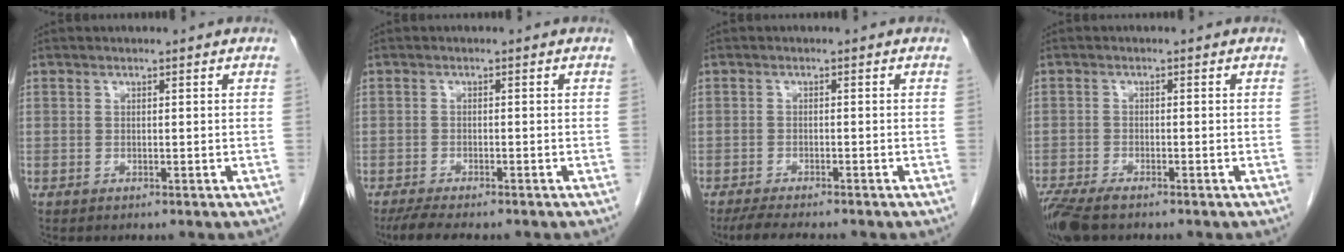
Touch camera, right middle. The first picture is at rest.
{"total": 5.1, "force": [-4.2, 0.8, 2.8], "torque": [-0.047, -0.013, -0.066]}
{"total": 5.2, "force": [-4.5, 0.5, 2.6], "torque": [-0.044, -0.015, -0.072]}
{"total": 6.0, "force": [-4.6, 1.7, 3.5], "torque": [-0.066, -0.013, -0.083]}